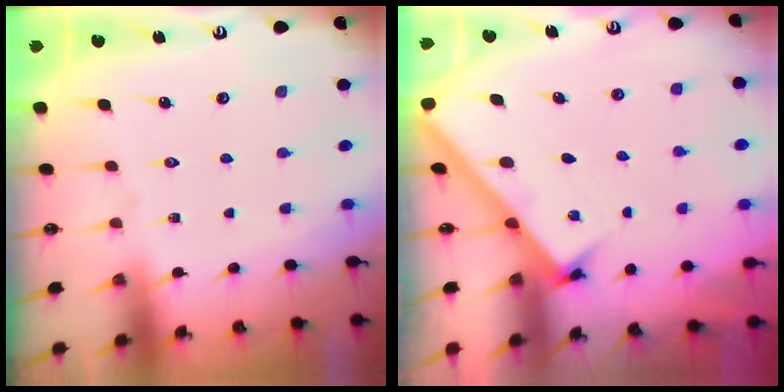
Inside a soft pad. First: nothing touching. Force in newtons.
{"total": 2.5, "press": 2.5, "slide": 0.3}